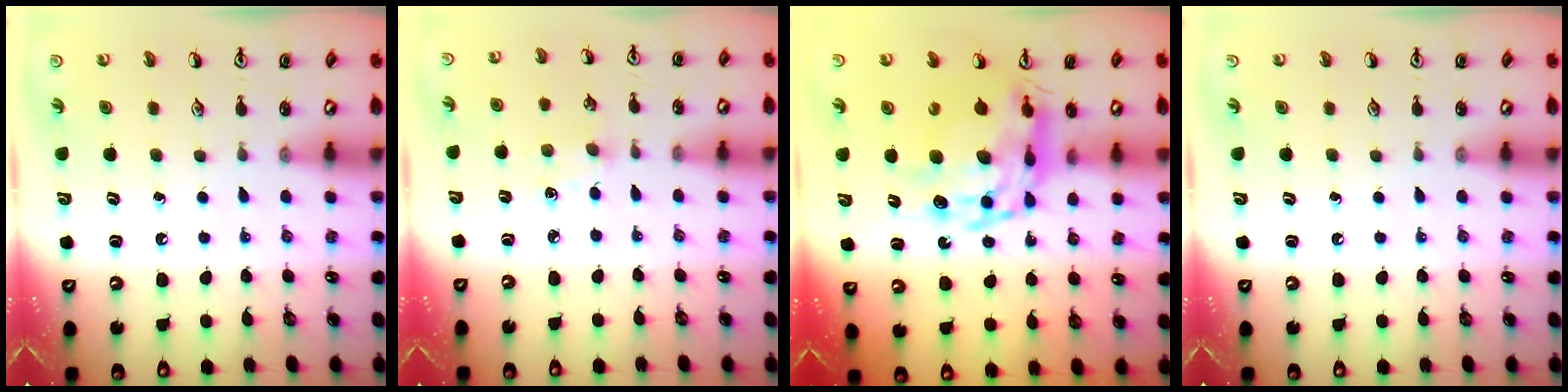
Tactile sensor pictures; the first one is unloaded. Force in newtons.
{"total": 3.0, "press": 2.9, "slide": 0.4}
{"total": 15.5, "press": 15.4, "slide": 1.2}
{"total": 0.0}